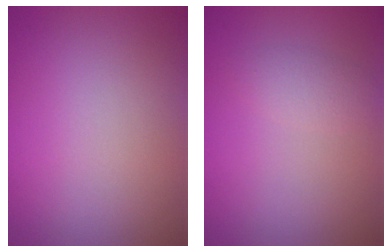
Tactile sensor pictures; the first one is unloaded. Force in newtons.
{"total": 1.5, "press": 1.5, "slide": 0.2}